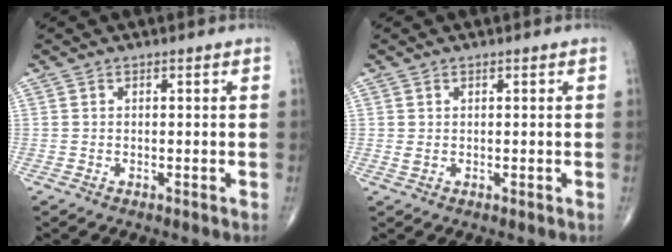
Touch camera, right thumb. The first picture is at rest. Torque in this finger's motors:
{"motor_torque": [0.19, 1.41, -0.08, -0.06, 0.08]}